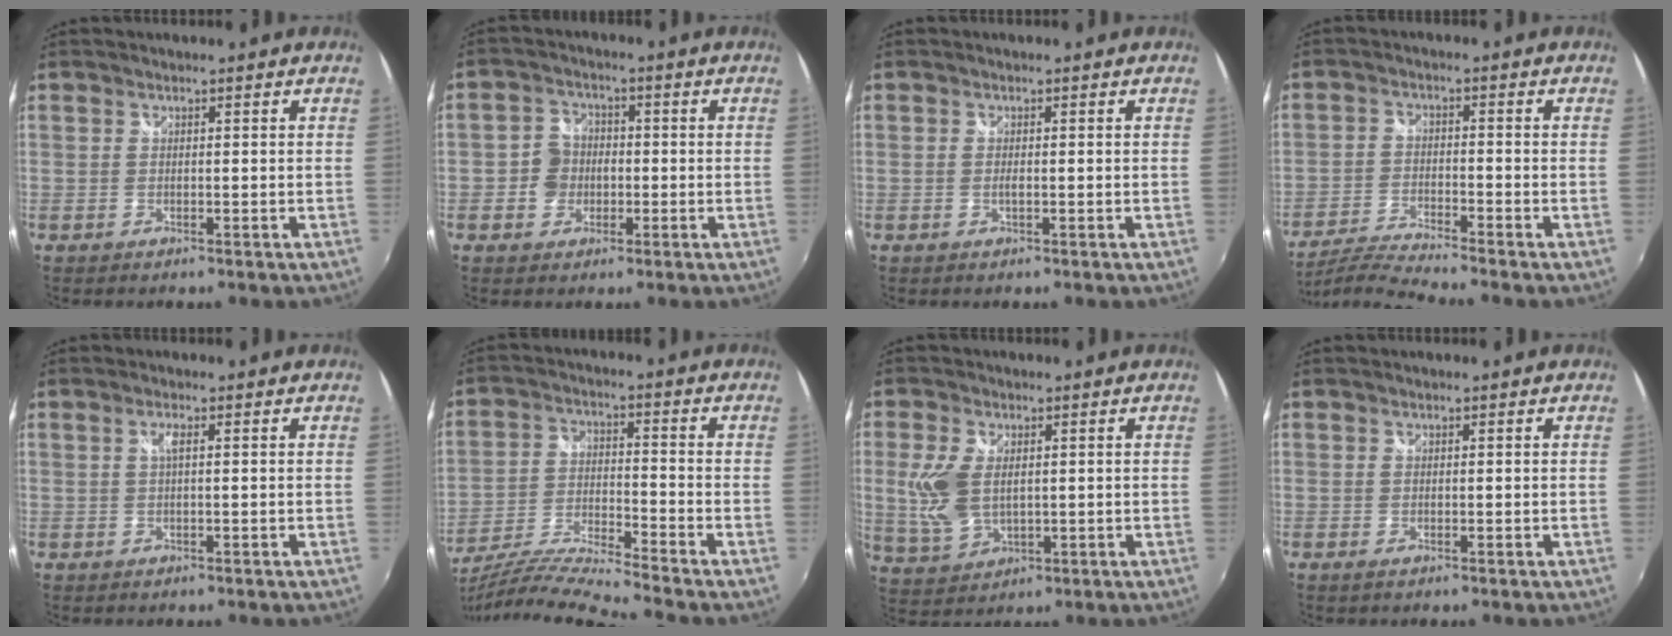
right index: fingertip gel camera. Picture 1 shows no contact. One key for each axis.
{"total": 4.9, "fx": -1.1, "fy": 4.5, "fz": 1.6, "tx": -0.029, "ty": 0.009, "tz": -0.024}
{"total": 1.1, "fx": -0.2, "fy": 0.2, "fz": 1.1, "tx": -0.022, "ty": 0.000, "tz": -0.005}
{"total": 8.2, "fx": -7.6, "fy": -0.8, "fz": 3.0, "tx": -0.079, "ty": -0.011, "tz": -0.150}
{"total": 1.5, "fx": 0.2, "fy": 0.0, "fz": 1.5, "tx": -0.026, "ty": 0.002, "tz": 0.001}
{"total": 13.6, "fx": -12.5, "fy": -2.1, "fz": 5.2, "tx": -0.106, "ty": -0.028, "tz": -0.232}
{"total": 9.1, "fx": 1.1, "fy": 5.5, "fz": 7.1, "tx": -0.160, "ty": -0.001, "tz": 0.029}
{"total": 0.0}